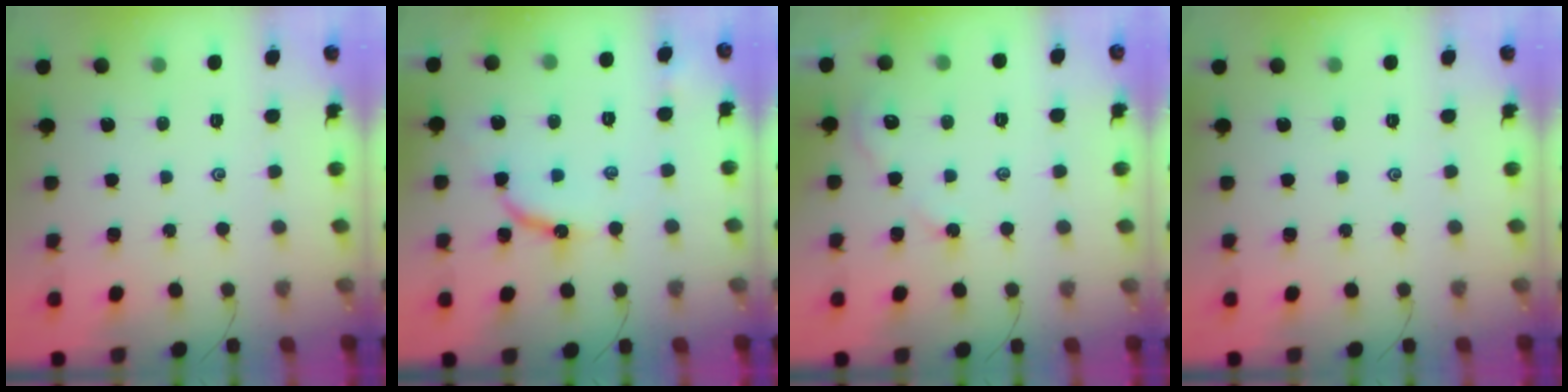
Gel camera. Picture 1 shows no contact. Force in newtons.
{"total": 8.1, "press": 8.1, "slide": 0.1}
{"total": 2.5, "press": 2.4, "slide": 0.4}
{"total": 0.0}